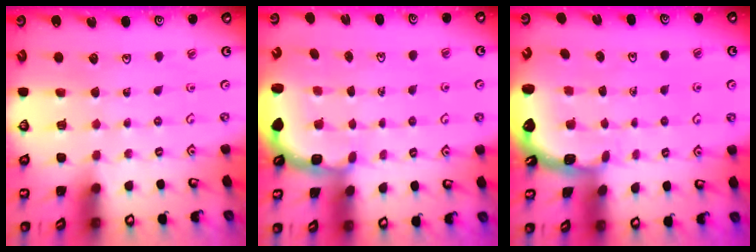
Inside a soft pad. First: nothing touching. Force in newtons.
{"total": 2.6, "press": 2.3, "slide": 1.3}
{"total": 1.2, "press": 1.2, "slide": 0.1}